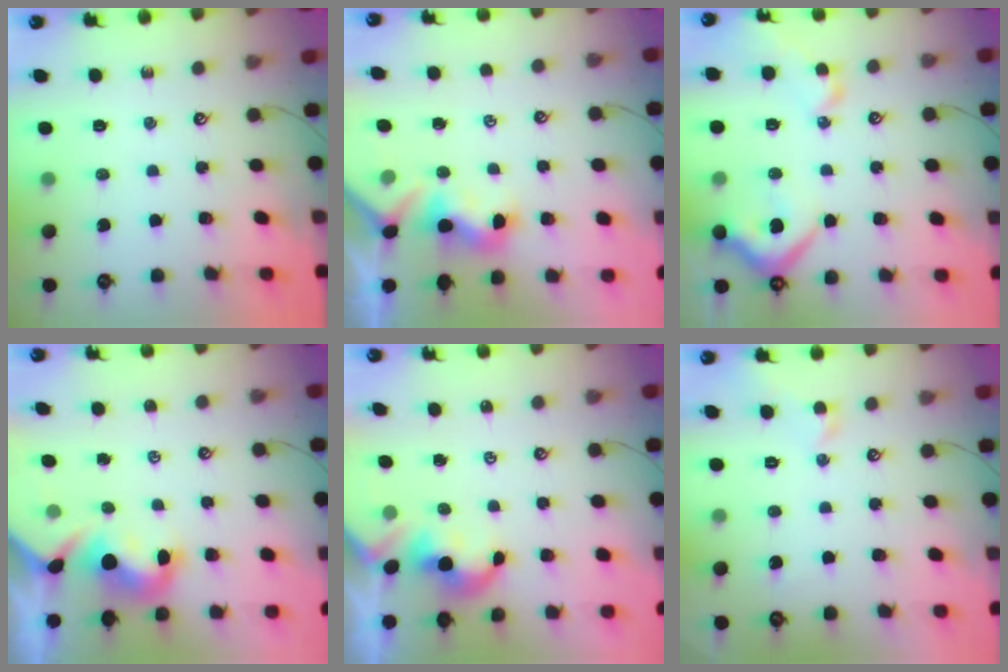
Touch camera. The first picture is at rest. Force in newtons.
{"total": 1.5, "press": 1.3, "slide": 0.8}
{"total": 10.9, "press": 10.7, "slide": 1.8}
{"total": 3.4, "press": 3.2, "slide": 0.9}
{"total": 2.2, "press": 2.2, "slide": 0.4}
{"total": 1.0, "press": 0.9, "slide": 0.4}